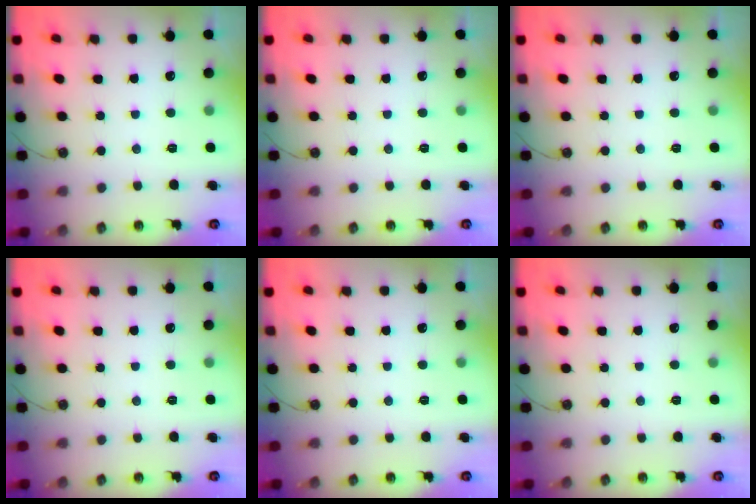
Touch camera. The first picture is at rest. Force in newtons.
{"total": 0.0}
{"total": 0.0}
{"total": 0.0}
{"total": 0.0}
{"total": 0.0}